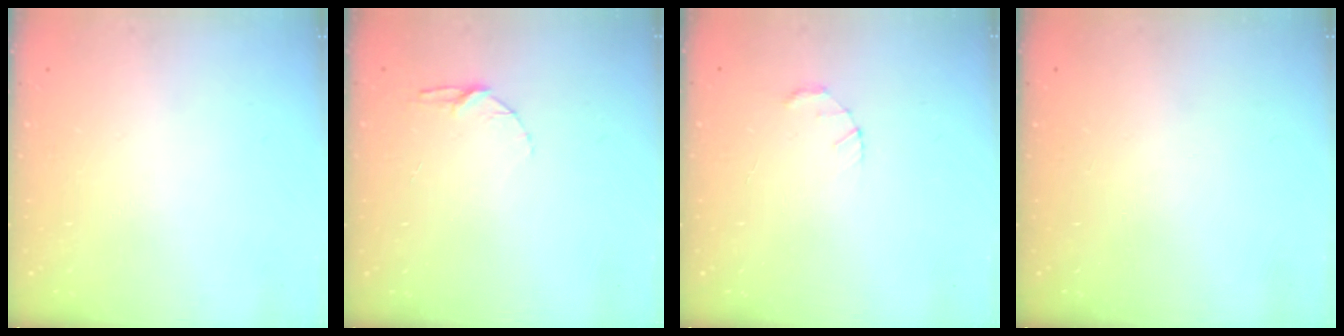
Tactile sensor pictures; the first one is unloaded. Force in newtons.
{"total": 5.2, "press": 5.2, "slide": 0.6}
{"total": 1.5, "press": 1.5, "slide": 0.3}
{"total": 0.0}